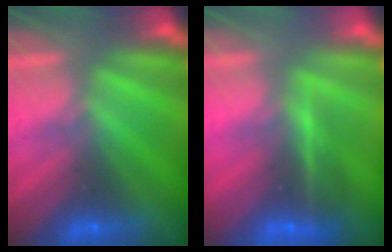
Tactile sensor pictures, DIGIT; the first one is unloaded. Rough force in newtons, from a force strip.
{"total": 1.7}